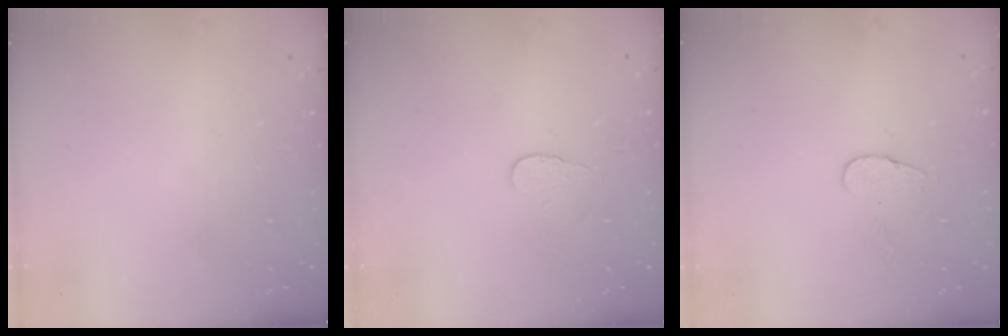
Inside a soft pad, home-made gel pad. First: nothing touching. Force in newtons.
{"total": 3.7, "press": 3.7, "slide": 0.3}
{"total": 5.6, "press": 5.6, "slide": 0.4}